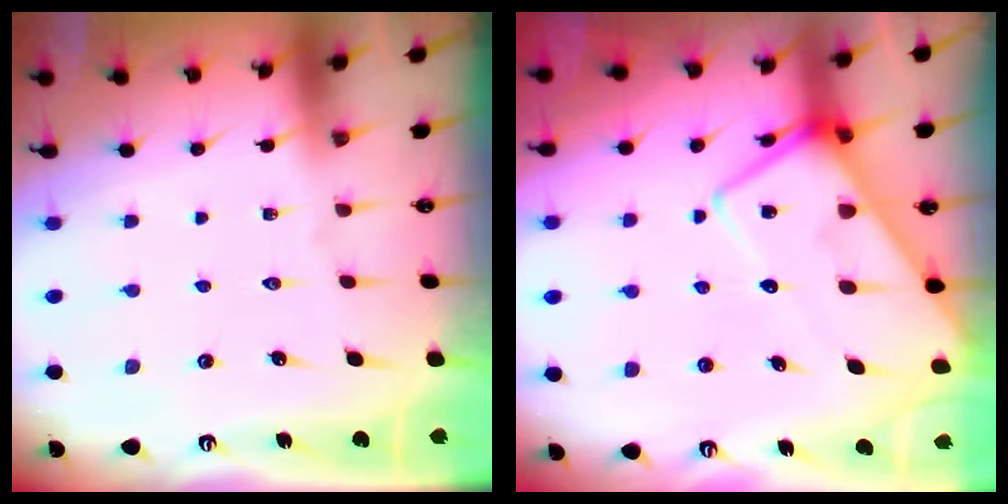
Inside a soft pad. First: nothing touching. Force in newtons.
{"total": 13.1, "press": 13.0, "slide": 1.4}